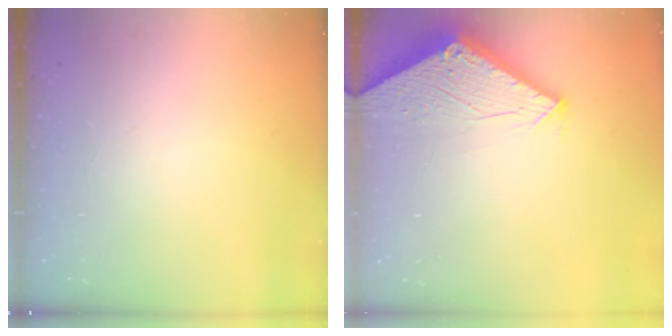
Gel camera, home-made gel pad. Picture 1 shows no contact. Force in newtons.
{"total": 2.9, "press": 2.9, "slide": 0.1}